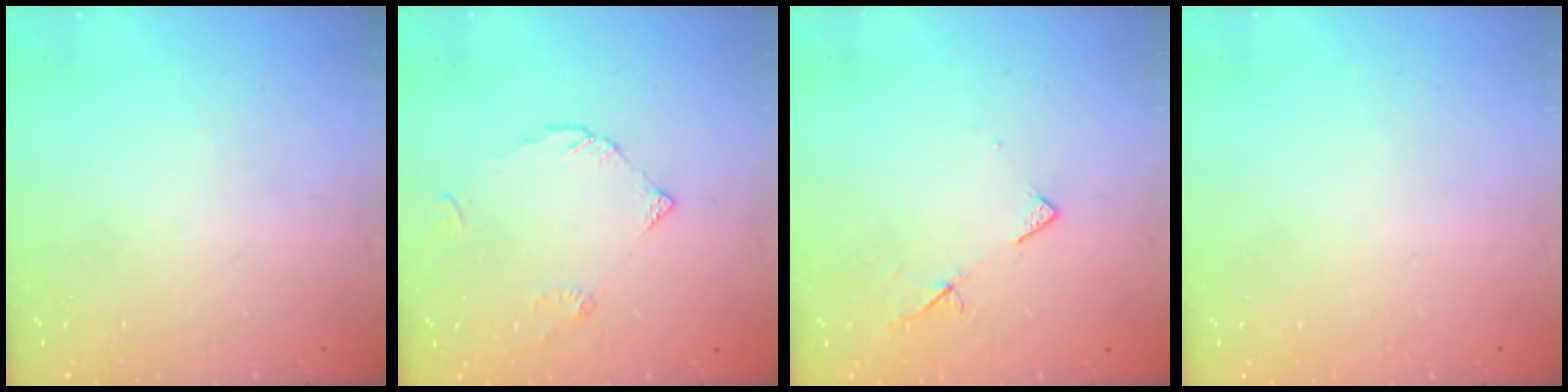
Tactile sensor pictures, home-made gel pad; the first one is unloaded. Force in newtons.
{"total": 3.7, "press": 3.7, "slide": 0.3}
{"total": 6.2, "press": 6.2, "slide": 0.7}
{"total": 1.9, "press": 1.9, "slide": 0.1}